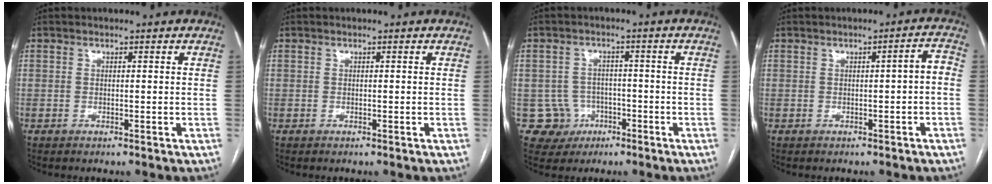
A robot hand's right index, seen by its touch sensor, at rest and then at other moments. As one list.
[{"total": 0.0}, {"total": 5.3, "force": [-1.7, 5.0, -0.1], "torque": [0.010, 0.014, -0.019]}, {"total": 2.5, "force": [-0.5, 0.4, 2.4], "torque": [-0.024, 0.008, -0.008]}]